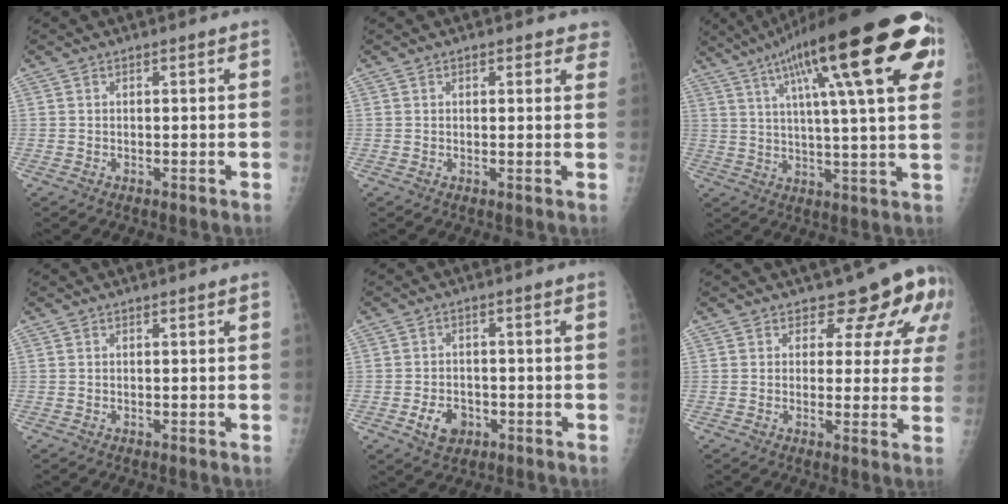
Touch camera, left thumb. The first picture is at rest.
{"total": 3.0, "force": [2.2, 1.7, 1.2], "torque": [0.022, -0.003, 0.019]}
{"total": 28.4, "force": [12.4, 6.5, 24.7], "torque": [-0.342, 0.008, 0.182]}
{"total": 0.0}
{"total": 5.3, "force": [-2.2, 3.8, 3.0], "torque": [-0.037, 0.012, -0.032]}
{"total": 9.6, "force": [6.2, 5.6, 4.8], "torque": [-0.009, -0.028, 0.055]}